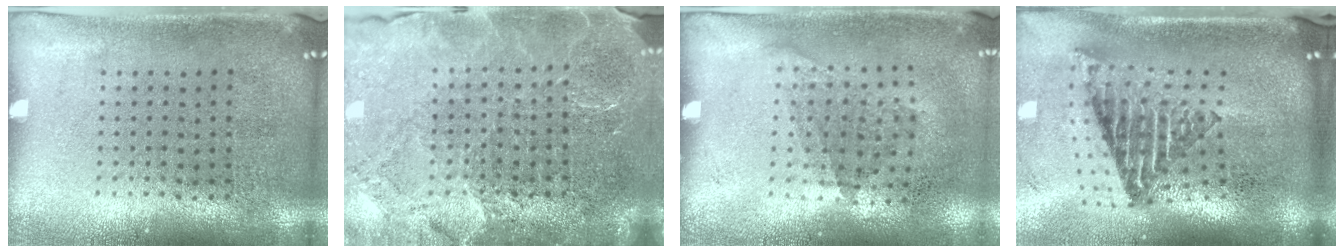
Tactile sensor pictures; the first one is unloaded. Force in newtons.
{"total": 3.6, "press": 3.4, "slide": 1.1}
{"total": 1.1, "press": 0.8, "slide": 0.7}
{"total": 2.8, "press": 1.7, "slide": 2.2}